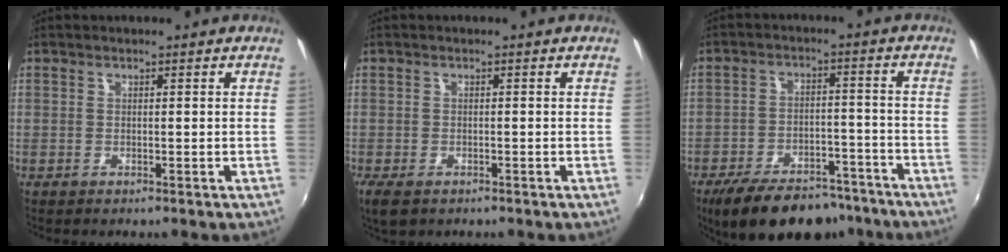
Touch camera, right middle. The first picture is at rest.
{"total": 4.1, "force": [-2.6, 2.0, 2.4], "torque": [-0.054, -0.017, -0.044]}
{"total": 18.1, "force": [-14.4, 7.3, 8.2], "torque": [-0.161, 0.003, -0.199]}